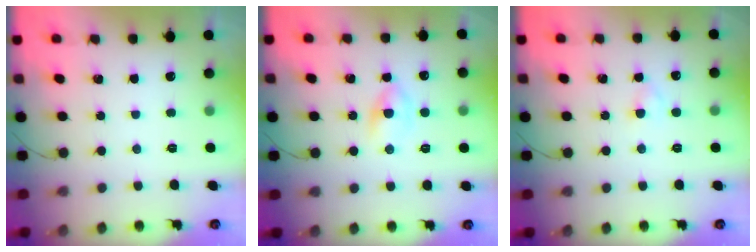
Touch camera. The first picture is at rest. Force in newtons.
{"total": 2.6, "press": 2.3, "slide": 1.1}
{"total": 2.2, "press": 2.0, "slide": 0.9}